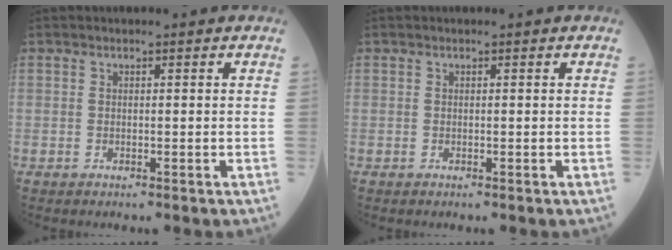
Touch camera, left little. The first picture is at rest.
{"total": 0.0}